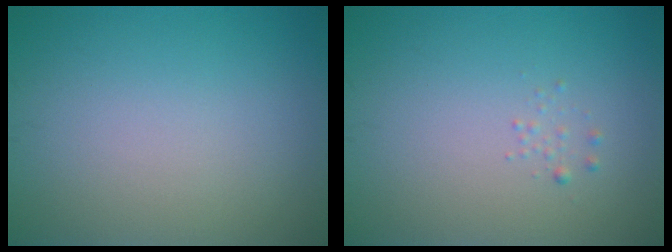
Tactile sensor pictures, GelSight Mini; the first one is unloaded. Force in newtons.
{"total": 0.6, "press": 0.6, "slide": 0.0}